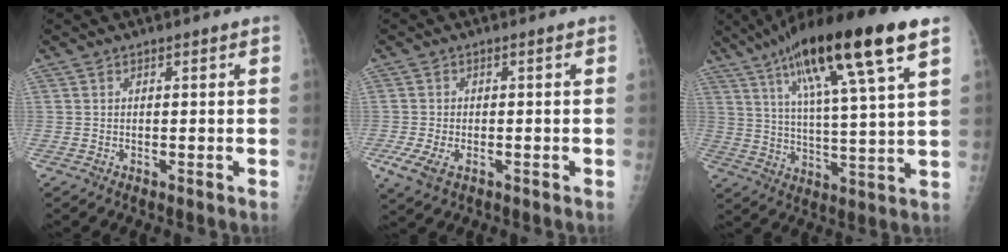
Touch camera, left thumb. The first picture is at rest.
{"total": 4.7, "force": [-1.7, 2.5, 3.5], "torque": [-0.082, -0.008, -0.029]}
{"total": 21.6, "force": [11.6, 3.1, 17.9], "torque": [-0.298, -0.022, 0.193]}